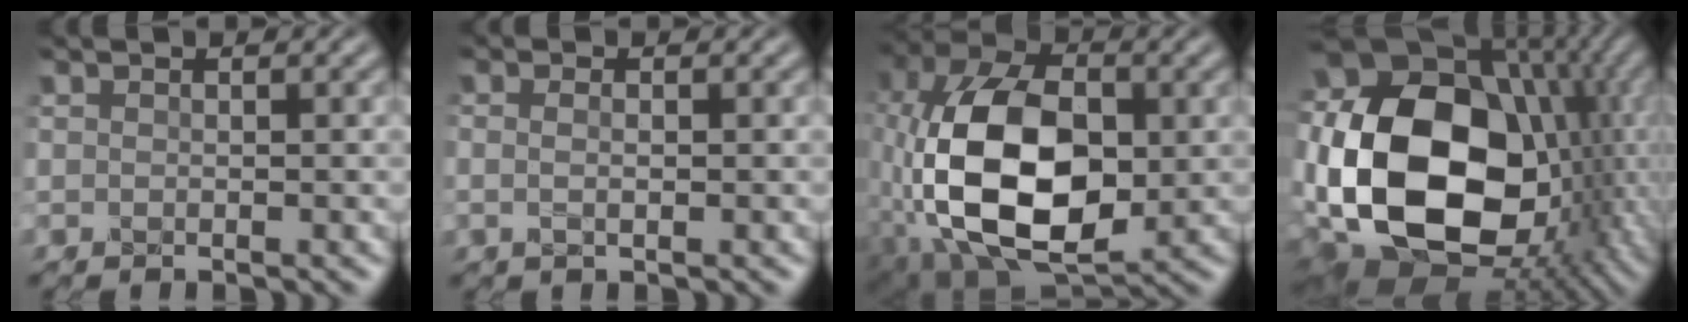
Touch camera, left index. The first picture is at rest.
{"total": 0.9, "force": [-0.3, 0.2, 0.8], "torque": [-0.019, 0.000, -0.004]}
{"total": 13.8, "force": [-2.4, 8.1, 10.9], "torque": [-0.222, -0.003, -0.056]}
{"total": 20.4, "force": [-0.9, 15.0, 13.8], "torque": [-0.308, -0.023, -0.001]}